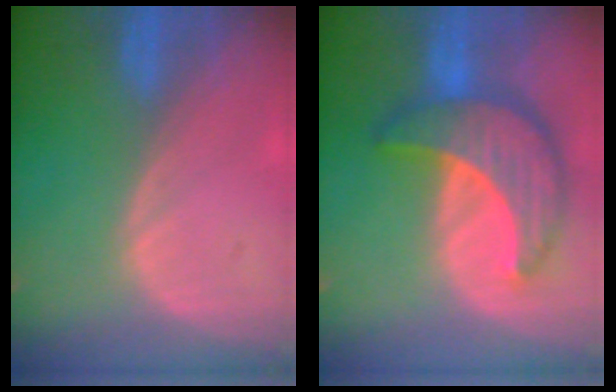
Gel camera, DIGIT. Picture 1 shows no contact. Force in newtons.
{"total": 10.0, "press": 10.0, "slide": 0.7}